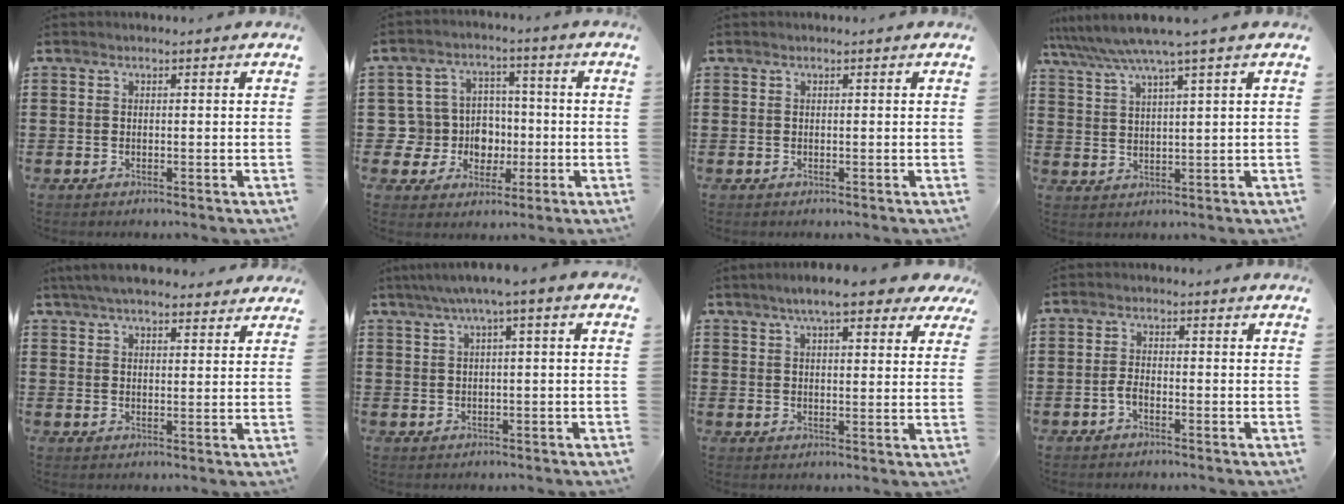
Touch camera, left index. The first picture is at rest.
{"total": 7.8, "force": [-0.3, 7.5, 1.9], "torque": [-0.066, 0.006, 0.003]}
{"total": 0.0}
{"total": 5.2, "force": [4.0, -0.6, 3.3], "torque": [-0.076, -0.017, 0.067]}
{"total": 5.4, "force": [4.8, 1.1, 2.2], "torque": [-0.055, -0.003, 0.090]}
{"total": 3.0, "force": [0.0, 0.1, 3.0], "torque": [-0.055, 0.001, -0.004]}
{"total": 7.6, "force": [5.9, 1.5, 4.7], "torque": [-0.089, -0.007, 0.103]}
{"total": 1.9, "force": [-1.0, 0.8, 1.5], "torque": [-0.037, 0.001, -0.022]}